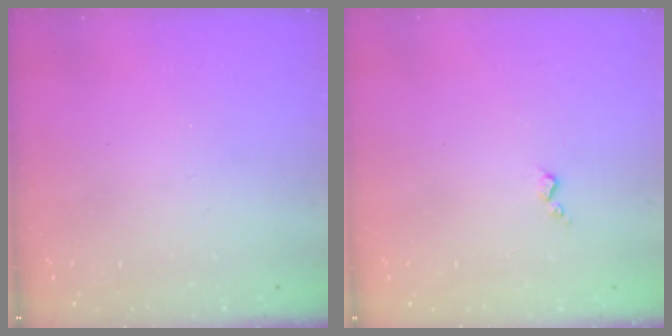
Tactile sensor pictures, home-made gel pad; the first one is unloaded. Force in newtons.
{"total": 2.7, "press": 2.6, "slide": 0.4}